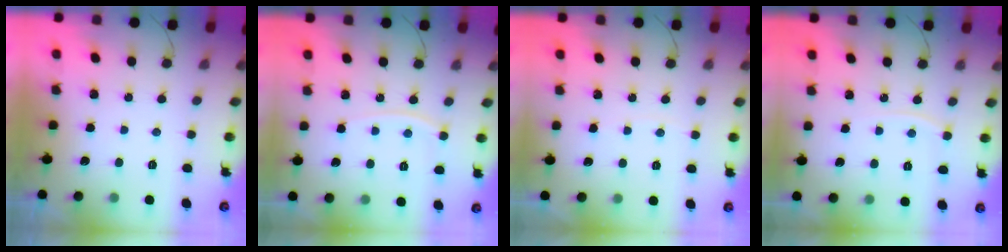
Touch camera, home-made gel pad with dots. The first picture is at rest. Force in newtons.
{"total": 6.1, "press": 6.0, "slide": 0.8}
{"total": 2.0, "press": 2.0, "slide": 0.3}
{"total": 4.3, "press": 4.3, "slide": 0.5}